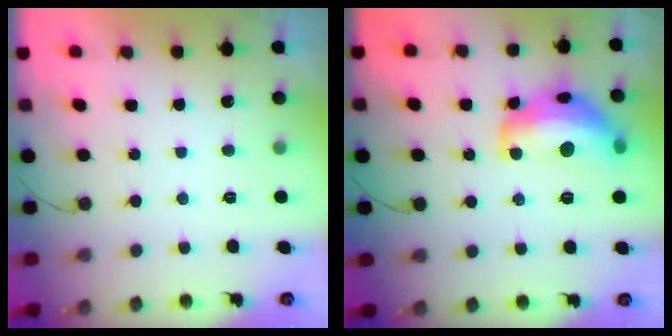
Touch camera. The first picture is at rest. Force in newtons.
{"total": 16.0, "press": 16.0, "slide": 0.9}